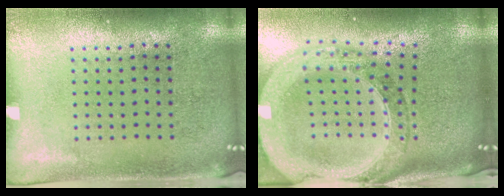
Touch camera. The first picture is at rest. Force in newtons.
{"total": 3.0, "press": 2.4, "slide": 1.7}